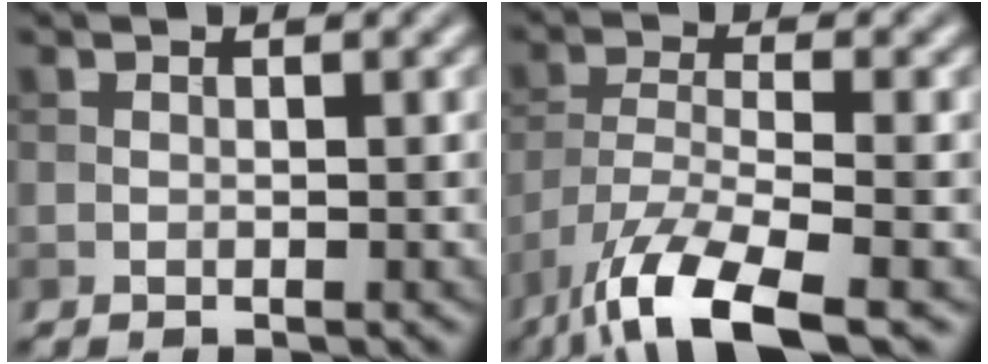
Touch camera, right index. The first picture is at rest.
{"total": 10.0, "force": [-6.8, 2.8, 6.8], "torque": [-0.133, -0.012, -0.132]}